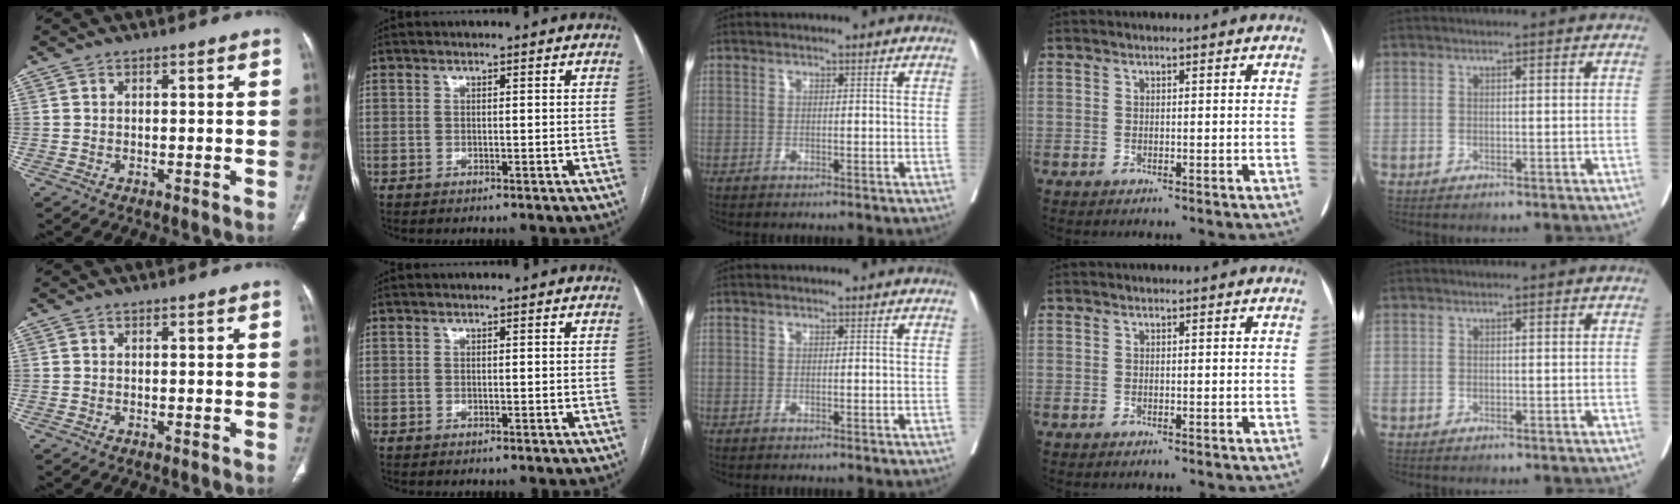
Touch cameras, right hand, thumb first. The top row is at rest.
{}